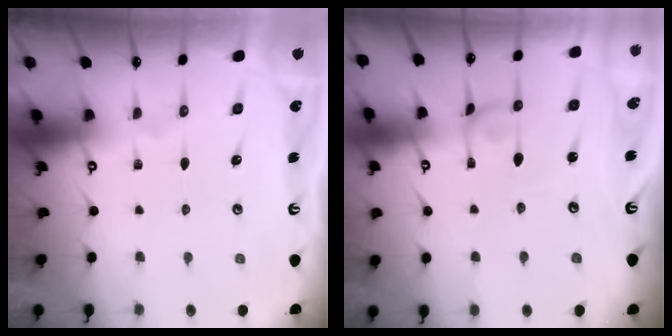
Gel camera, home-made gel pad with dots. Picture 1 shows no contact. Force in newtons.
{"total": 2.2, "press": 2.2, "slide": 0.1}